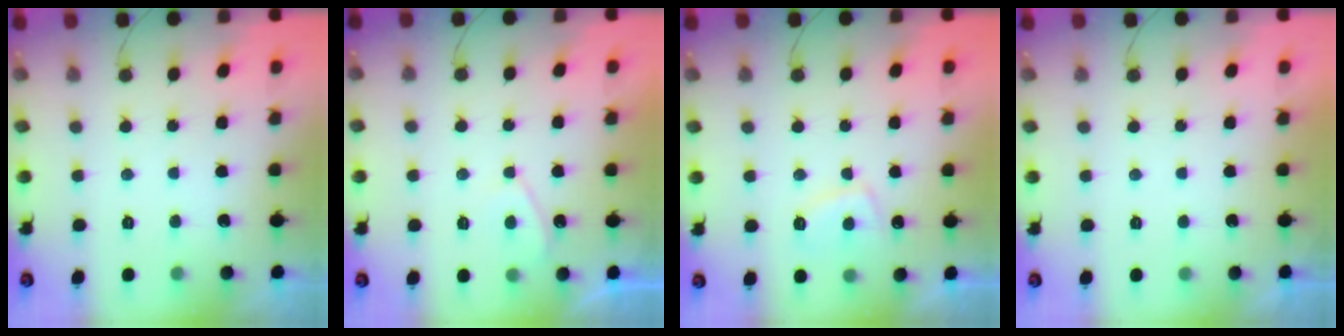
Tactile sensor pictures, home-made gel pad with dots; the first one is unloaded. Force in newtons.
{"total": 2.3, "press": 2.2, "slide": 0.5}
{"total": 5.7, "press": 5.6, "slide": 1.0}
{"total": 2.3, "press": 2.3, "slide": 0.4}